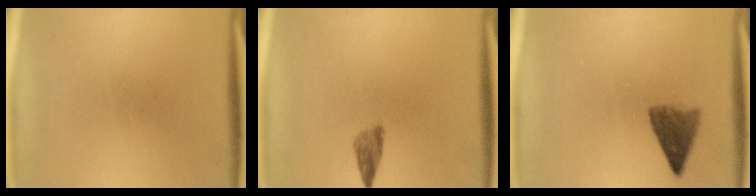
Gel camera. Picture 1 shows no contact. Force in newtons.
{"total": 2.1}
{"total": 4.2}